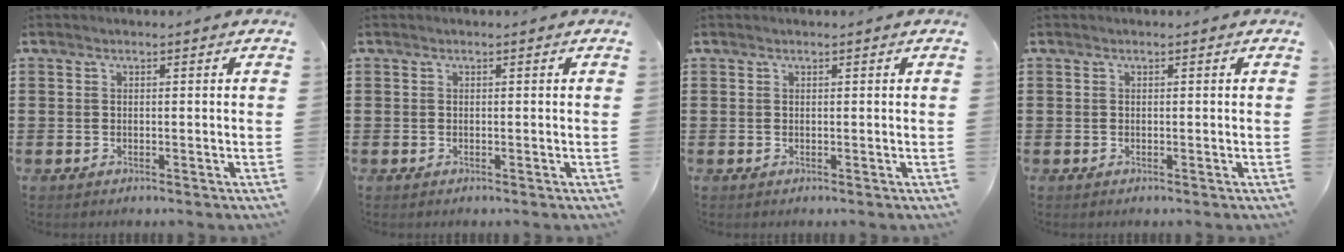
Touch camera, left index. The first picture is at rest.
{"total": 0.0}
{"total": 0.0}
{"total": 0.0}